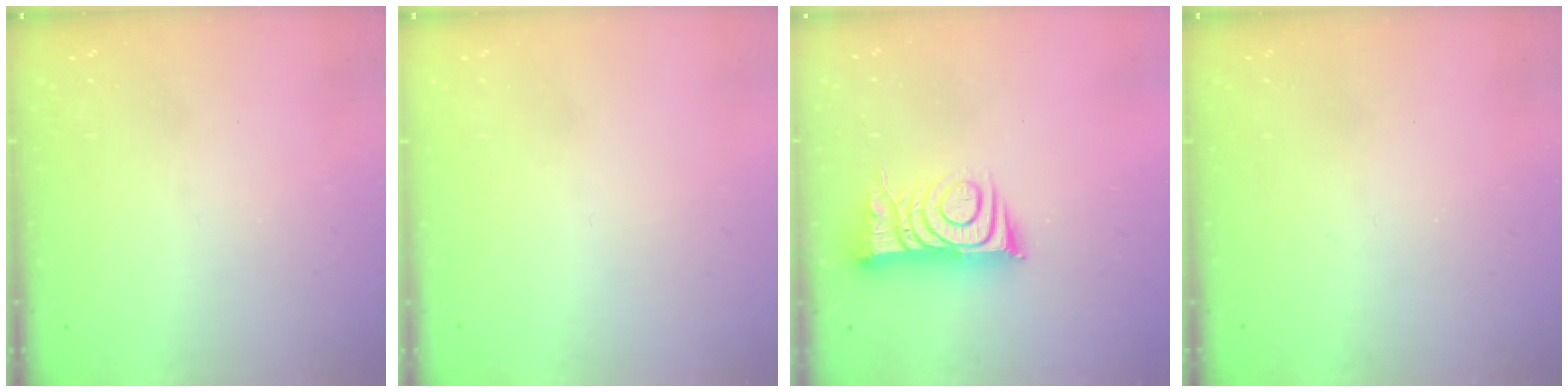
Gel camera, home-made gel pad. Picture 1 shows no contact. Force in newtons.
{"total": 1.8, "press": 1.8, "slide": 0.1}
{"total": 9.4, "press": 9.4, "slide": 0.6}
{"total": 3.6, "press": 3.5, "slide": 0.4}